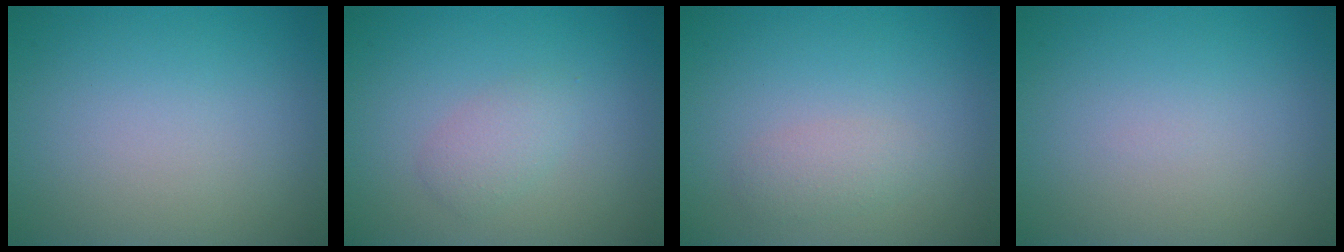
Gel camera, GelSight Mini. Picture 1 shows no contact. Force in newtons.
{"total": 1.7, "press": 1.7, "slide": 0.1}
{"total": 1.5, "press": 1.5, "slide": 0.1}
{"total": 0.0}